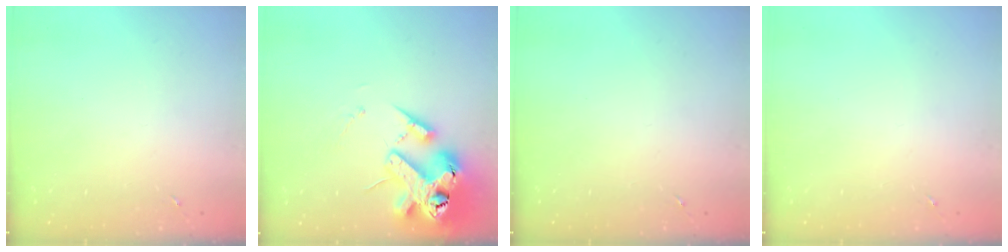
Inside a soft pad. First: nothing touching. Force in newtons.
{"total": 18.8, "press": 18.6, "slide": 2.9}
{"total": 0.0}
{"total": 0.0}